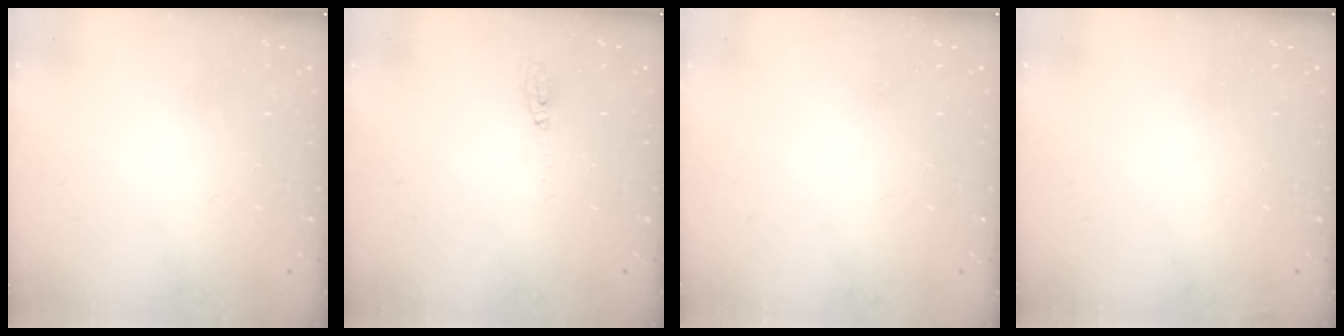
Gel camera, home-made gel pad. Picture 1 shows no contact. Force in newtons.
{"total": 4.8, "press": 2.7, "slide": 4.0}
{"total": 15.5, "press": 3.5, "slide": 15.1}
{"total": 3.0, "press": 2.9, "slide": 1.0}